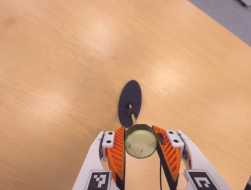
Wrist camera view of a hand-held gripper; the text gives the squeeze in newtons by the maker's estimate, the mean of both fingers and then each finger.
{"total": 10.0, "left": 9.6, "right": 10.4}